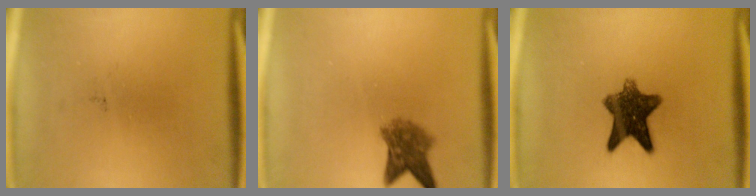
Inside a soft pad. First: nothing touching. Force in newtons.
{"total": 4.9}
{"total": 9.6}